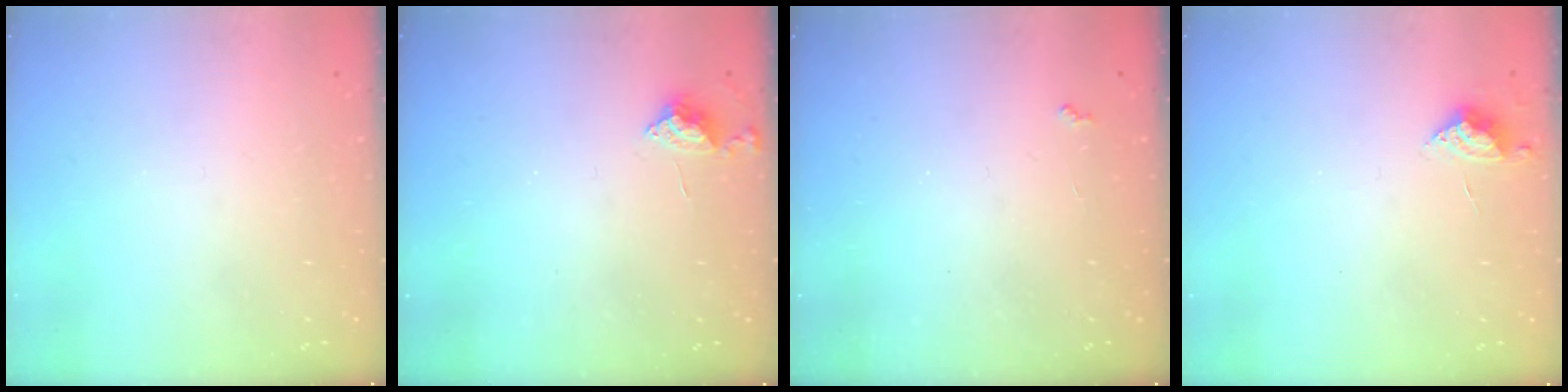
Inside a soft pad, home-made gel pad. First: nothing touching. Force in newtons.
{"total": 6.8, "press": 6.8, "slide": 0.8}
{"total": 2.7, "press": 2.6, "slide": 0.4}
{"total": 9.0, "press": 9.0, "slide": 0.7}